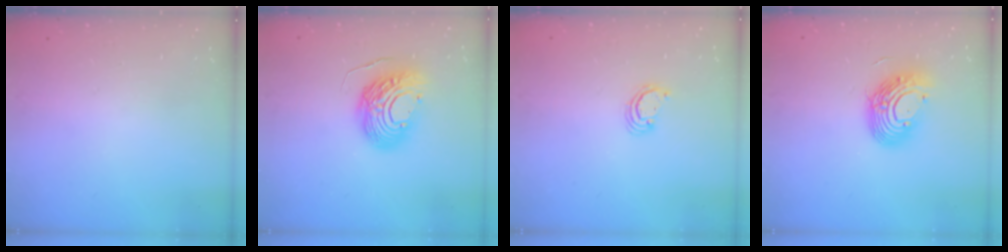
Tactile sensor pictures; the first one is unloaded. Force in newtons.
{"total": 13.0, "press": 13.0, "slide": 1.1}
{"total": 2.3, "press": 2.3, "slide": 0.2}
{"total": 12.4, "press": 12.3, "slide": 1.8}